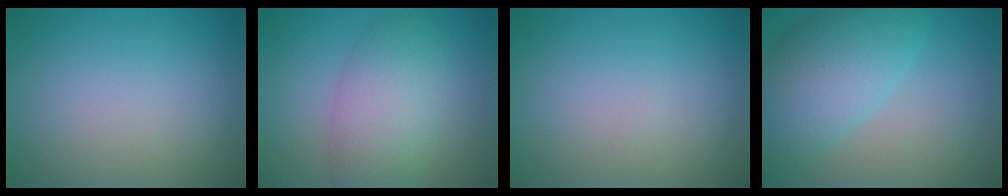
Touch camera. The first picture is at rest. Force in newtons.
{"total": 5.5, "press": 5.4, "slide": 0.3}
{"total": 0.0}
{"total": 5.5, "press": 5.5, "slide": 0.4}